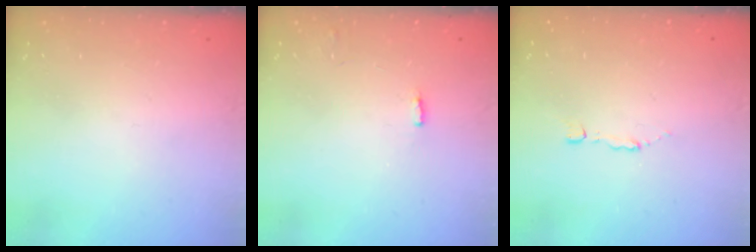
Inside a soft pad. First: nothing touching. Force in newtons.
{"total": 1.3, "press": 1.3, "slide": 0.2}
{"total": 1.2, "press": 1.2, "slide": 0.2}